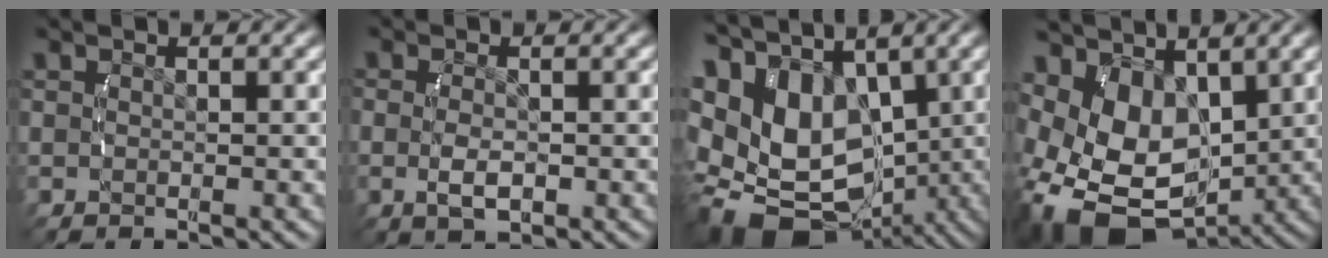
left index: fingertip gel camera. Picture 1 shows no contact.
{"total": 2.6, "force": [-0.7, 1.3, 2.1], "torque": [-0.037, -0.008, -0.007]}
{"total": 17.5, "force": [-4.3, 13.4, 10.4], "torque": [-0.237, -0.083, -0.045]}
{"total": 11.8, "force": [-1.6, 8.7, 7.7], "torque": [-0.191, -0.050, -0.007]}